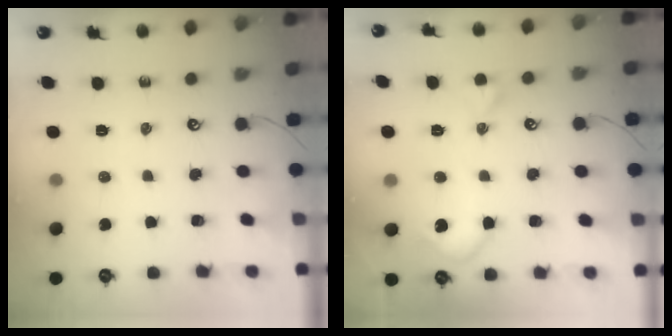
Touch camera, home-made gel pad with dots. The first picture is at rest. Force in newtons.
{"total": 4.7, "press": 4.7, "slide": 0.8}